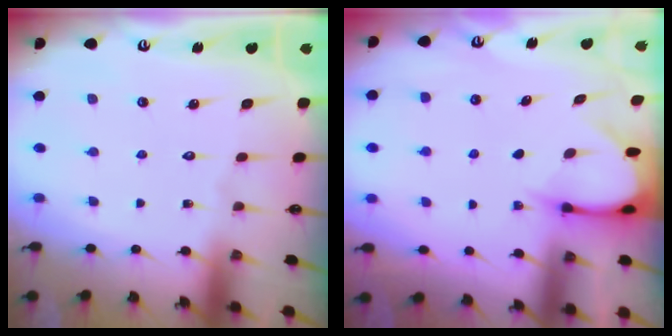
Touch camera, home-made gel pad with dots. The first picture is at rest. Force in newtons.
{"total": 3.6, "press": 3.5, "slide": 0.3}